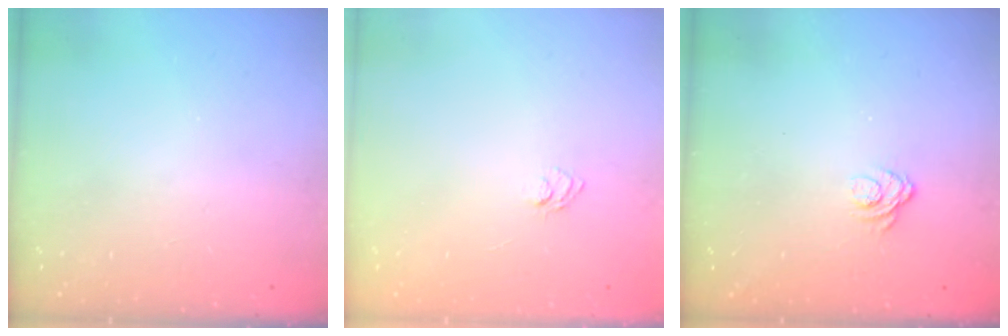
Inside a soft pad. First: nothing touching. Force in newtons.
{"total": 3.7, "press": 3.5, "slide": 1.3}
{"total": 5.1, "press": 4.9, "slide": 1.3}